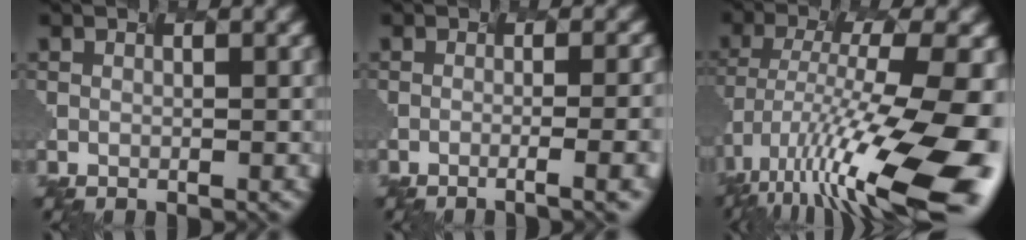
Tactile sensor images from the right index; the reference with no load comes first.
{"total": 5.7, "force": [-1.7, 1.7, 5.2], "torque": [-0.047, 0.005, -0.006]}
{"total": 14.7, "force": [-7.2, 3.6, 12.3], "torque": [-0.237, -0.011, -0.101]}